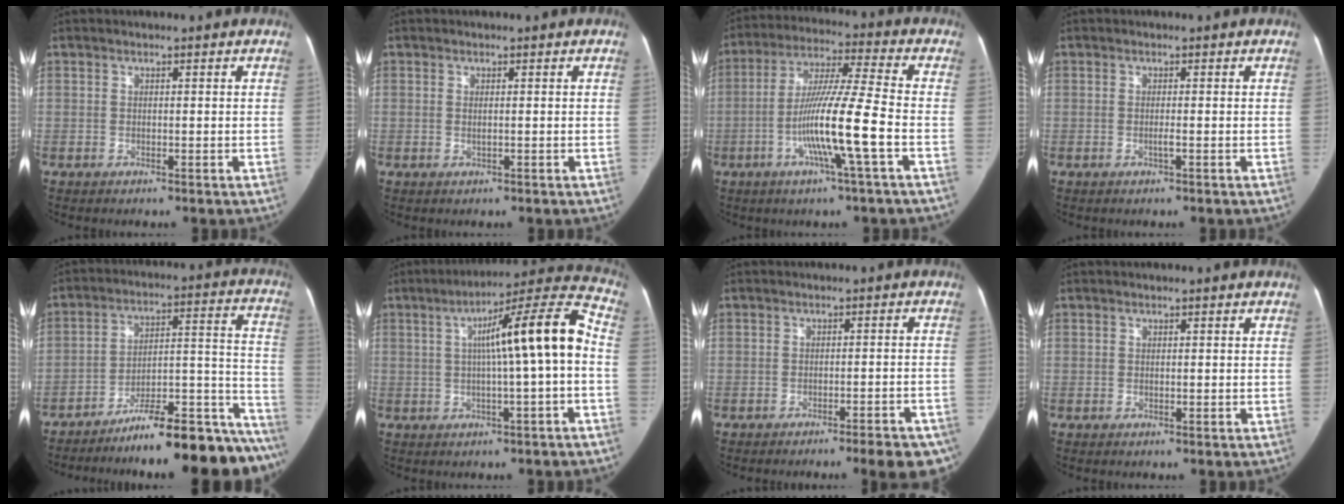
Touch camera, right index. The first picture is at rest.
{"total": 0.9, "force": [-0.1, 0.3, 0.9], "torque": [-0.021, -0.002, 0.001]}
{"total": 13.4, "force": [-4.0, -0.9, 12.7], "torque": [-0.241, -0.003, -0.079]}
{"total": 1.1, "force": [-0.4, 0.1, 1.0], "torque": [-0.021, 0.001, -0.008]}
{"total": 21.6, "force": [-19.0, 2.1, 10.1], "torque": [-0.050, 0.056, -0.275]}
{"total": 13.9, "force": [0.3, 0.5, 13.9], "torque": [-0.208, 0.039, 0.002]}
{"total": 8.9, "force": [-6.9, 1.5, 5.4], "torque": [-0.045, 0.016, -0.088]}
{"total": 0.7, "force": [-0.1, 0.5, 0.5], "torque": [-0.009, -0.001, -0.001]}